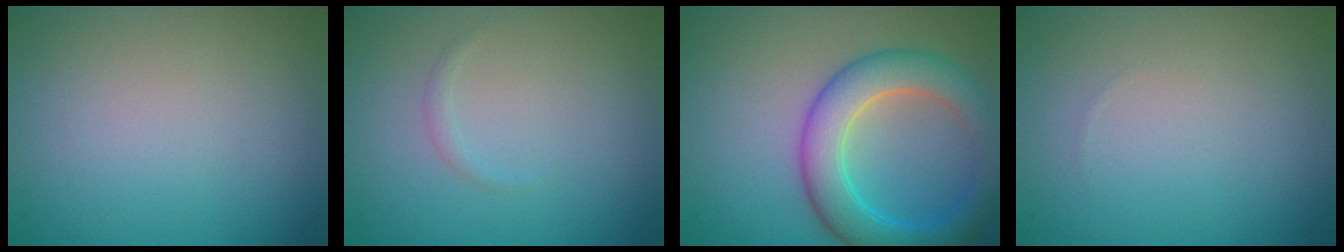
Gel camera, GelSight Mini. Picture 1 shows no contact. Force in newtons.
{"total": 0.6, "press": 0.6, "slide": 0.0}
{"total": 6.5, "press": 6.5, "slide": 0.1}
{"total": 0.0}